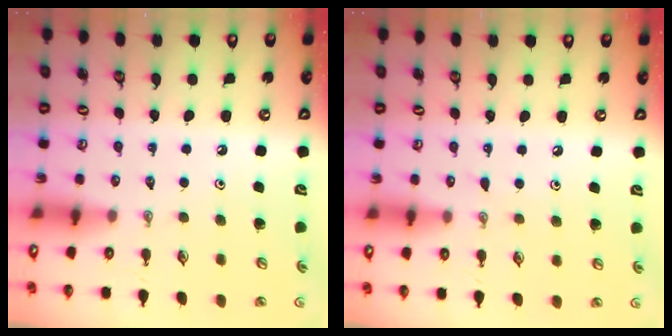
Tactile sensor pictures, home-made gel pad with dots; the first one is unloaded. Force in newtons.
{"total": 3.6, "press": 3.6, "slide": 0.5}